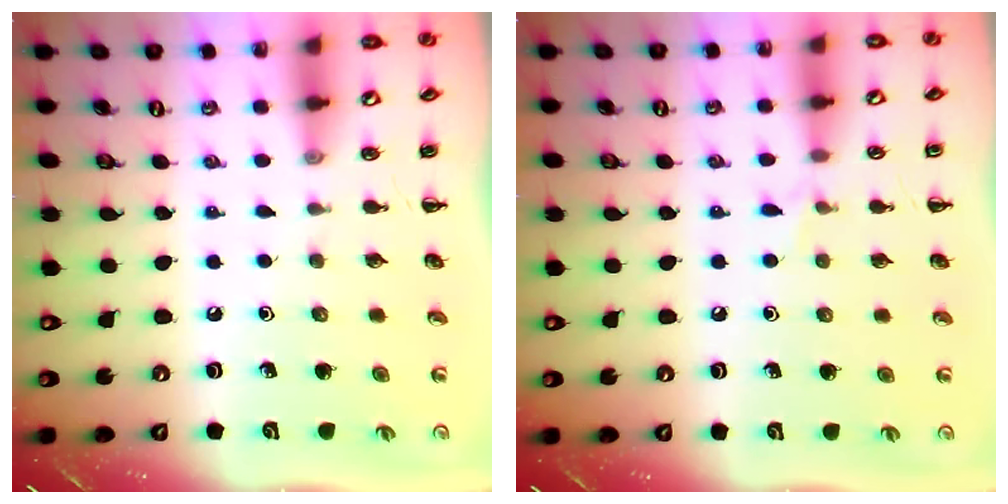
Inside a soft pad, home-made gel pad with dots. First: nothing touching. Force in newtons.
{"total": 3.7, "press": 3.6, "slide": 1.1}